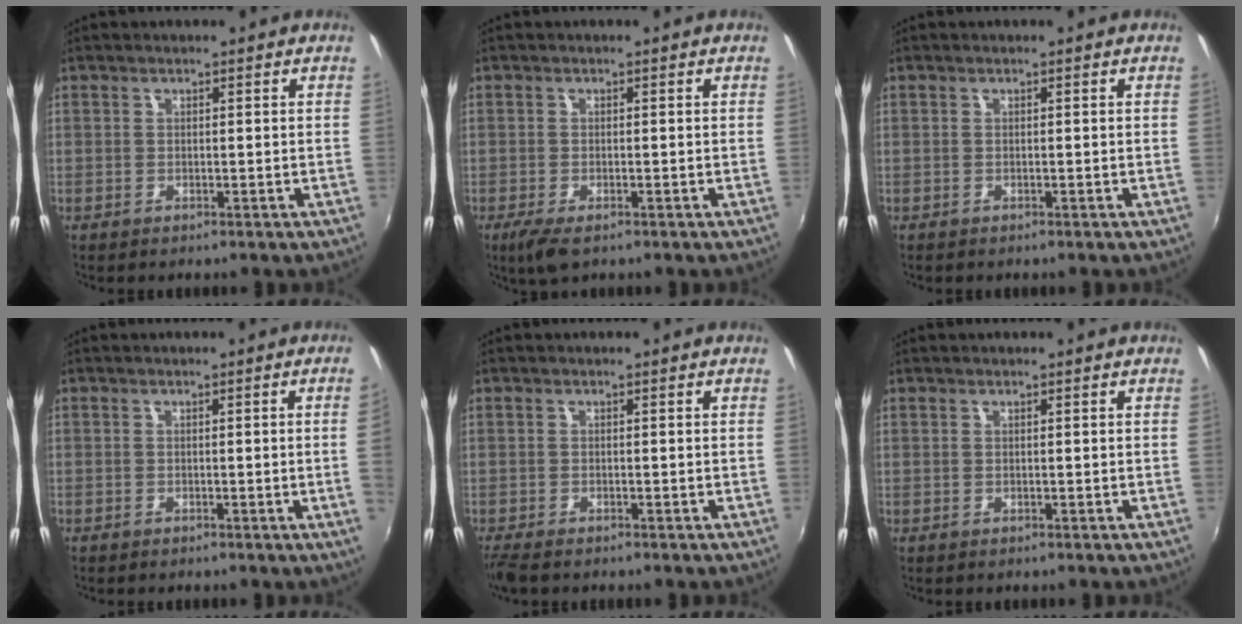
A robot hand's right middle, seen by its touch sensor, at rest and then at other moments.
{"total": 3.8, "force": [-2.2, 1.4, 2.7], "torque": [-0.059, -0.016, -0.040]}
{"total": 0.0}
{"total": 1.9, "force": [-0.2, -1.2, 1.5], "torque": [-0.020, -0.012, 0.001]}
{"total": 3.6, "force": [-2.9, 0.8, 1.9], "torque": [-0.045, -0.019, -0.056]}
{"total": 0.0}